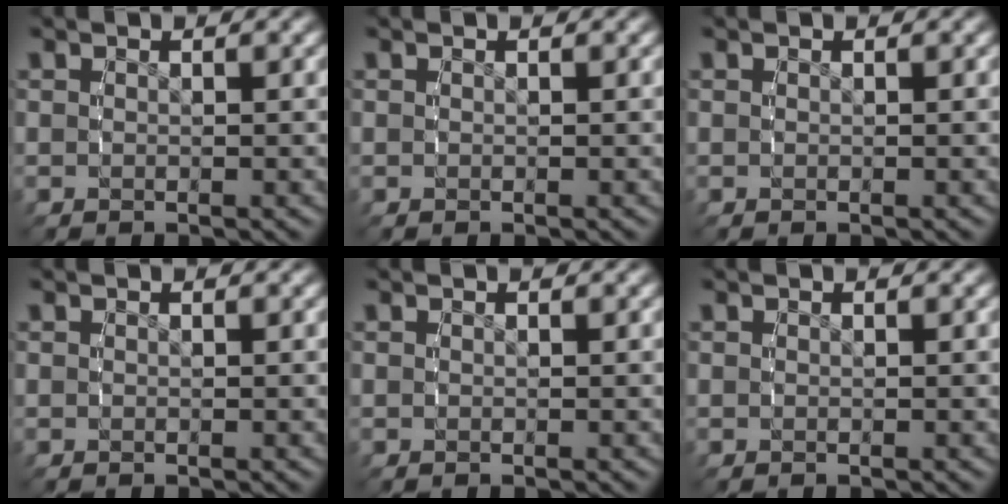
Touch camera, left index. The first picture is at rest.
{"total": 0.0}
{"total": 0.0}
{"total": 0.0}
{"total": 0.0}
{"total": 0.0}